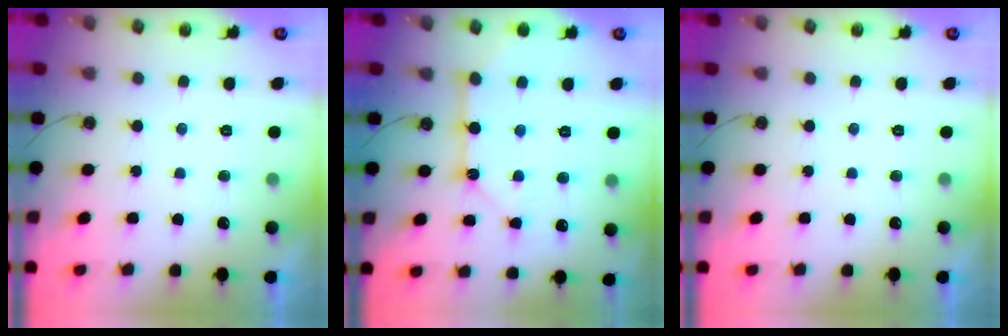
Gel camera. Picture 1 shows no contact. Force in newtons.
{"total": 11.6, "press": 11.5, "slide": 1.3}
{"total": 0.0}